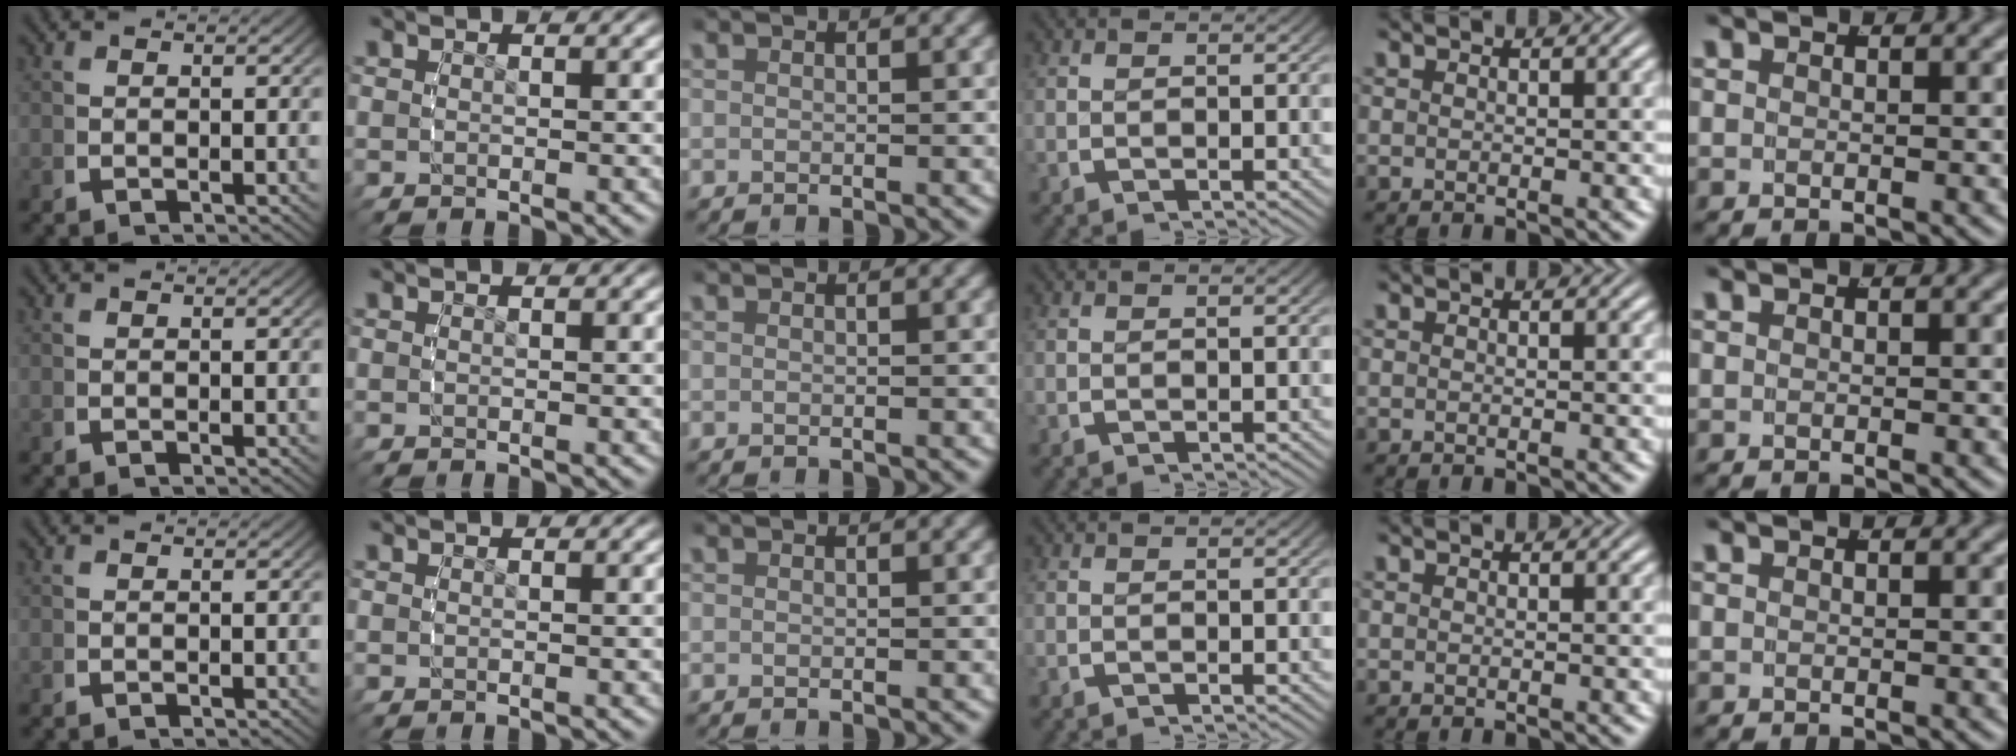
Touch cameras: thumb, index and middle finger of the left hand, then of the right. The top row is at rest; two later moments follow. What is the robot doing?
{"motion": "grasp_and_lifting", "object": "bowl"}